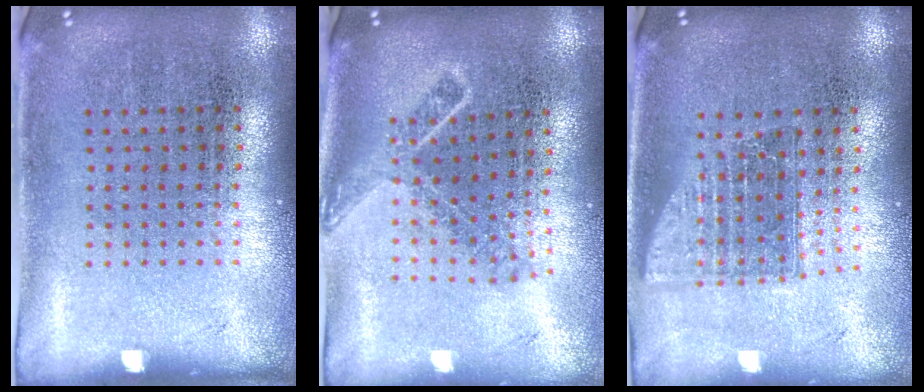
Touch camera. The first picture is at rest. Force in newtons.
{"total": 1.7, "press": 1.2, "slide": 1.1}
{"total": 1.5, "press": 1.2, "slide": 1.0}